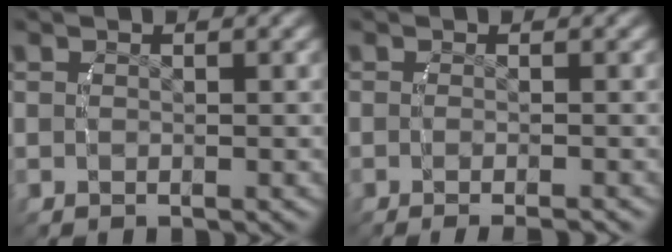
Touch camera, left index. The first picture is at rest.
{"total": 2.6, "force": [-2.2, 0.2, 1.4], "torque": [-0.016, -0.005, -0.029]}